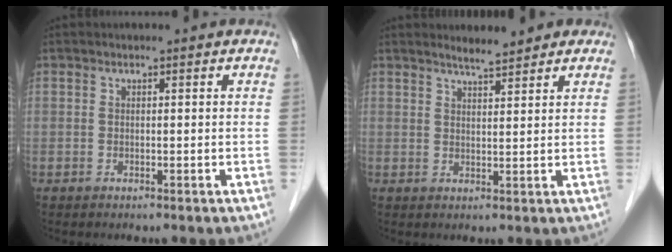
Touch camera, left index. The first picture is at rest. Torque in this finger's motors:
{"motor_torque": [-0.10, -0.19, 0.04, 0.00]}